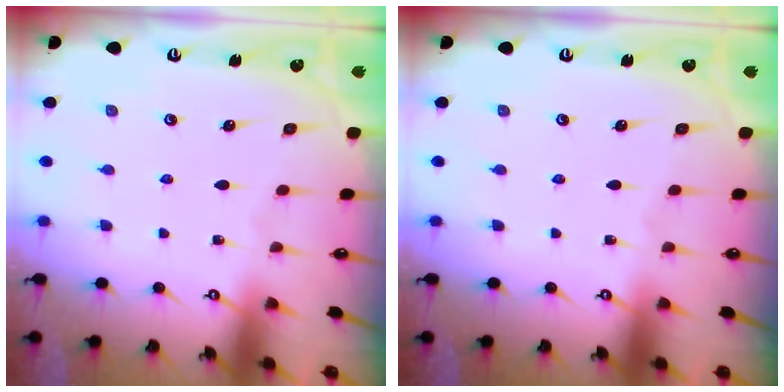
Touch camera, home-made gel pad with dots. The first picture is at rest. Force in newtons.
{"total": 0.0}